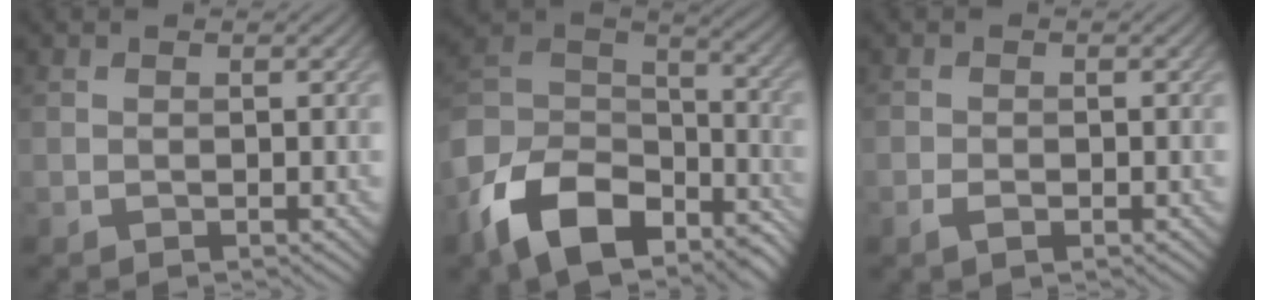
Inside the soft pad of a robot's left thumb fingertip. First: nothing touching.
{"total": 15.4, "force": [-8.6, 8.8, 9.3], "torque": [-0.229, -0.019, -0.153]}
{"total": 1.5, "force": [-0.8, 0.8, 1.0], "torque": [-0.022, 0.000, -0.017]}